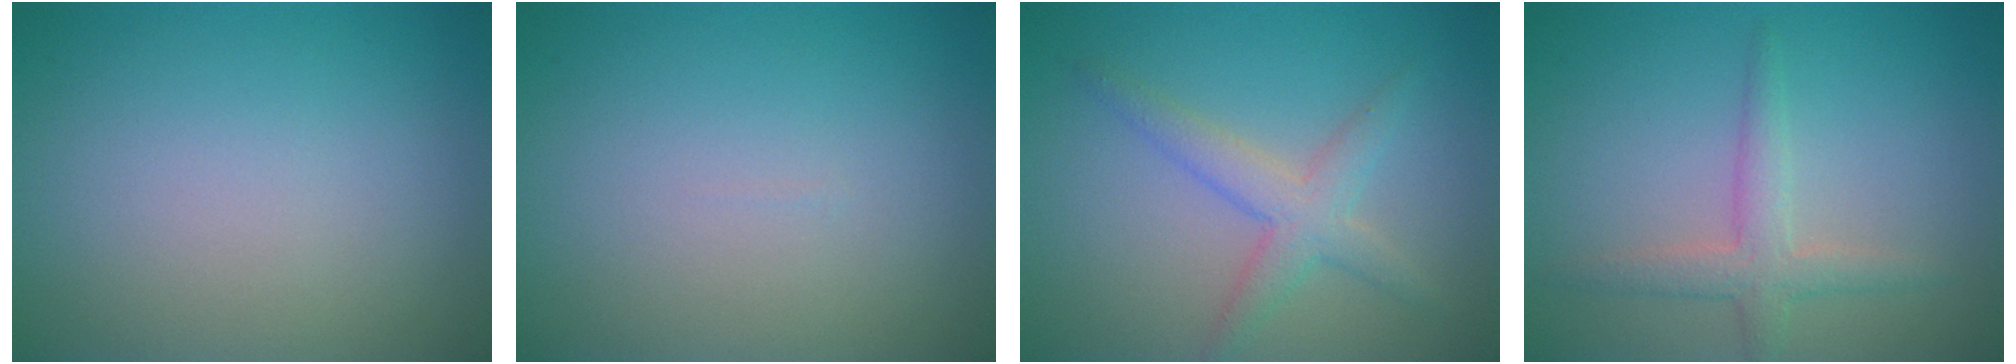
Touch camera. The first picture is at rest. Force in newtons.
{"total": 0.0}
{"total": 3.1, "press": 3.1, "slide": 0.0}
{"total": 2.6, "press": 2.6, "slide": 0.0}